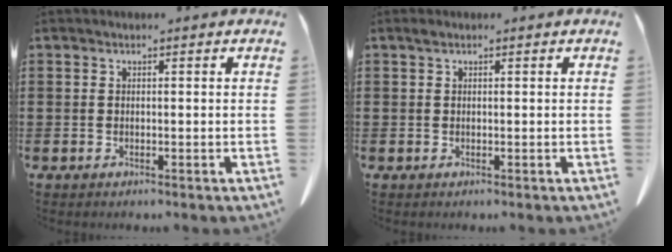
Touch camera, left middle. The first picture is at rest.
{"total": 0.6, "force": [0.3, 0.3, 0.3], "torque": [-0.009, 0.001, 0.007]}